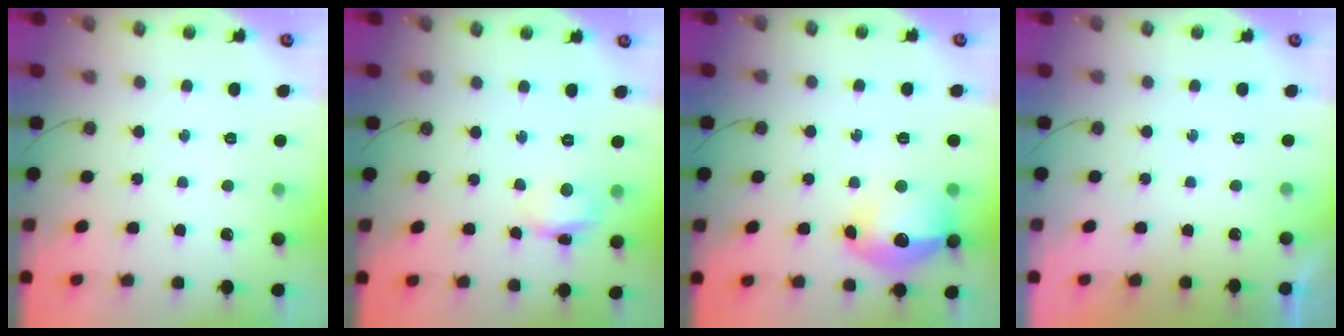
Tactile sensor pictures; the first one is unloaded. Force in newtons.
{"total": 6.4, "press": 6.4, "slide": 0.5}
{"total": 15.4, "press": 15.4, "slide": 1.3}
{"total": 0.0}